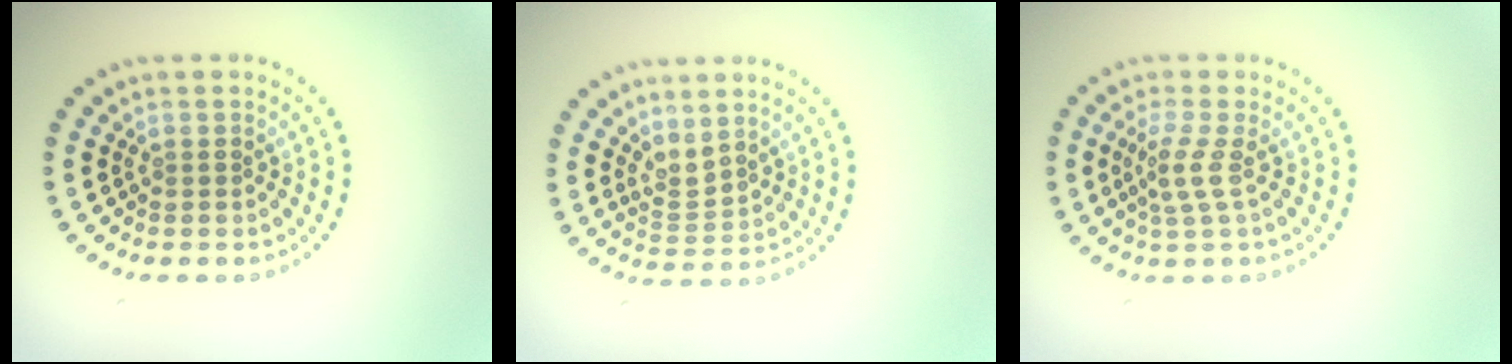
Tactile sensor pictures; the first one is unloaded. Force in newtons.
{"total": 2.1, "press": 1.4, "slide": 1.6}
{"total": 2.1, "press": 1.5, "slide": 1.4}